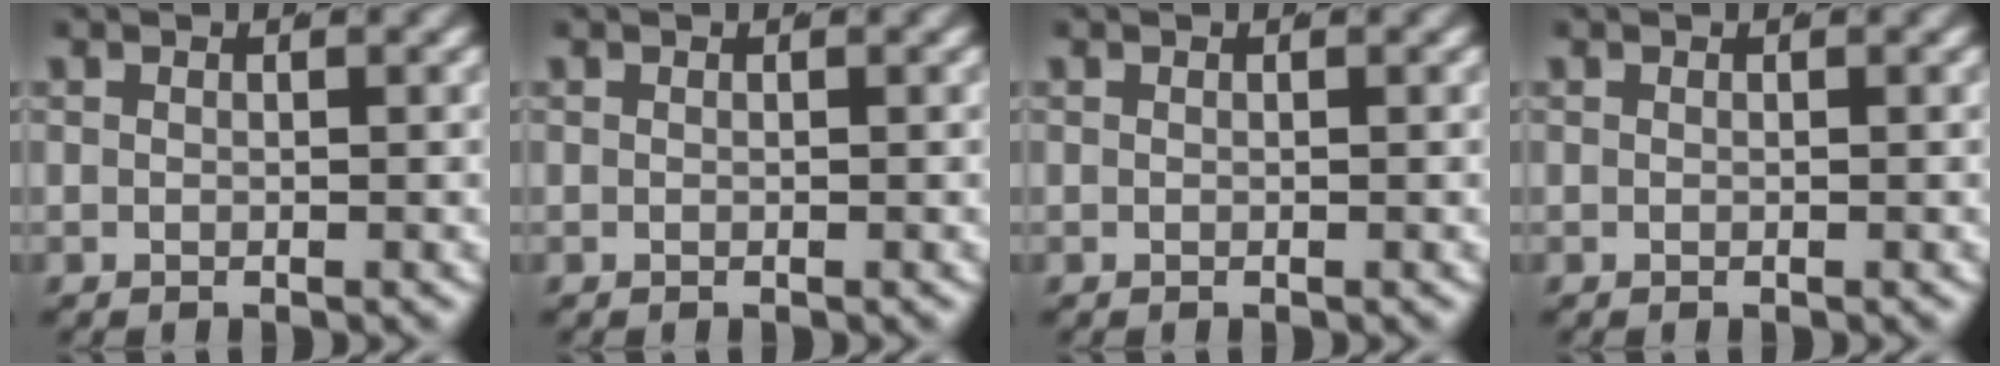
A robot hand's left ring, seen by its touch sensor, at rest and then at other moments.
{"total": 0.0}
{"total": 0.0}
{"total": 0.0}